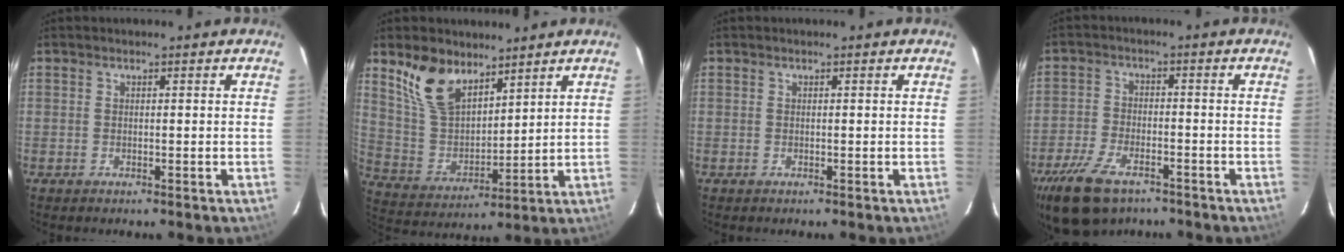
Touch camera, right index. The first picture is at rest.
{"total": 12.7, "force": [8.6, 6.6, 6.7], "torque": [-0.139, 0.013, 0.181]}
{"total": 0.0}
{"total": 12.6, "force": [-8.5, 6.4, 6.8], "torque": [-0.171, -0.017, -0.156]}